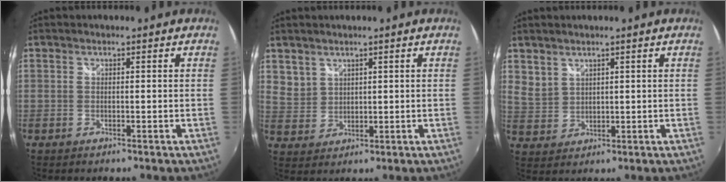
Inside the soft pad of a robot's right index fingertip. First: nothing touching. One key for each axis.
{"total": 4.2, "fx": 2.9, "fy": 3.0, "fz": 0.4, "tx": 0.003, "ty": 0.009, "tz": 0.067}
{"total": 3.8, "fx": 2.8, "fy": 2.4, "fz": 0.8, "tx": -0.012, "ty": 0.005, "tz": 0.066}